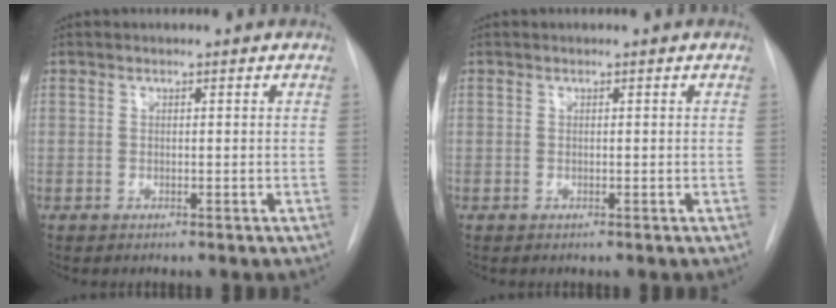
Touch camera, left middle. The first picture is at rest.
{"total": 0.0}